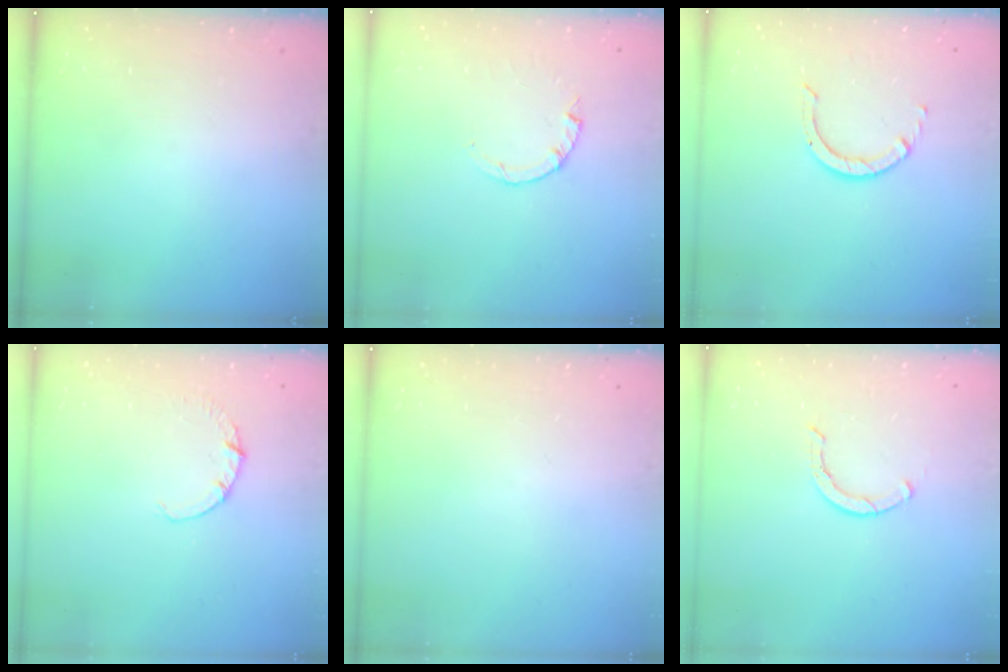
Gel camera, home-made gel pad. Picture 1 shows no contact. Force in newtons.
{"total": 0.9, "press": 0.8, "slide": 0.2}
{"total": 2.9, "press": 2.9, "slide": 0.2}
{"total": 1.9, "press": 1.9, "slide": 0.3}
{"total": 0.0}
{"total": 1.7, "press": 1.6, "slide": 0.3}